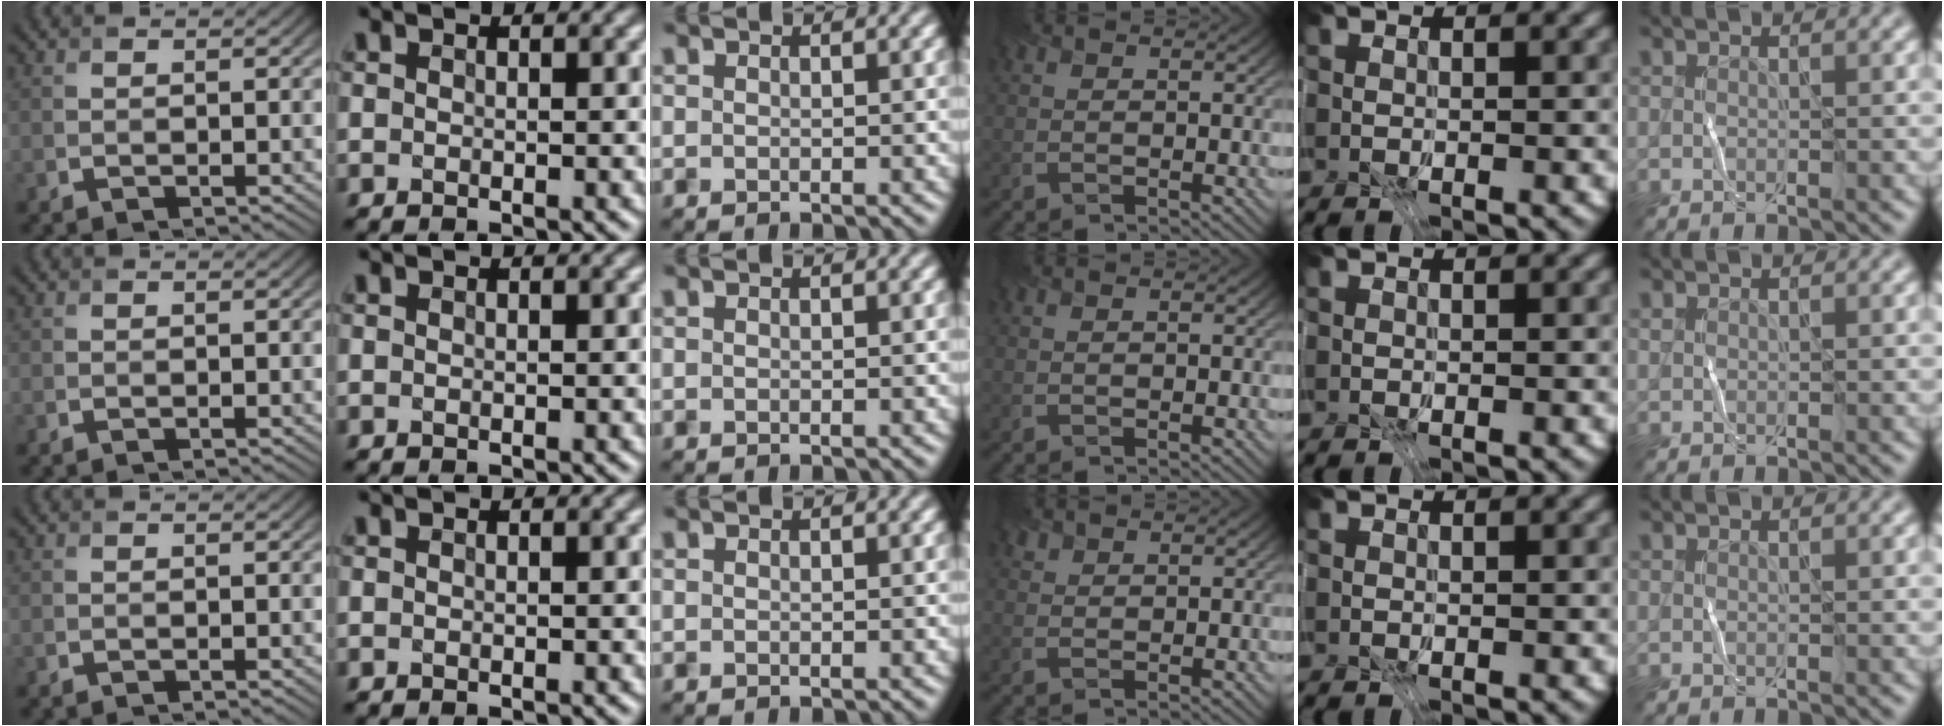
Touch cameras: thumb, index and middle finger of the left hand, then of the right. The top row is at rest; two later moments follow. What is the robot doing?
{"motion": "fold", "object": "coffee filter"}